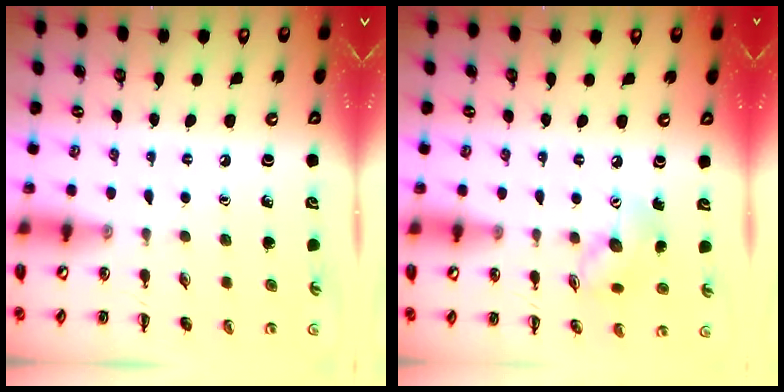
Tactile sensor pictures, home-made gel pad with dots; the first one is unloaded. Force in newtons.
{"total": 8.0, "press": 8.0, "slide": 0.4}